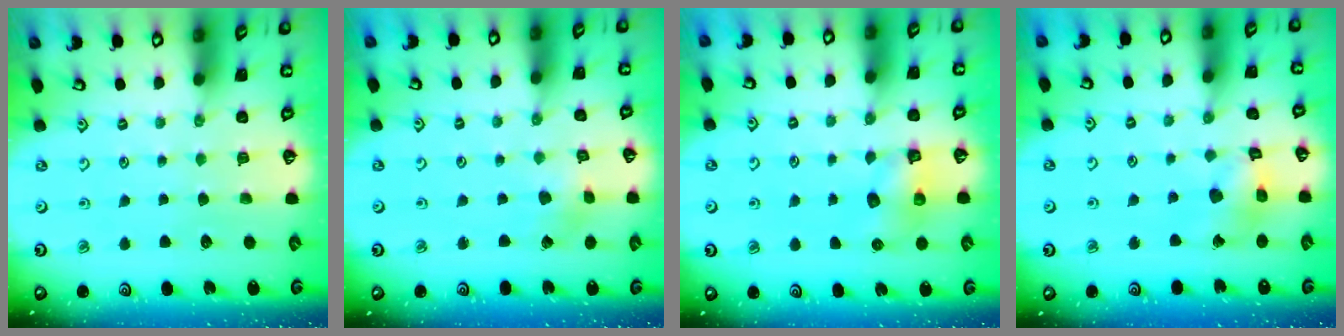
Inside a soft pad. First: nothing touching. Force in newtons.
{"total": 1.9, "press": 1.9, "slide": 0.3}
{"total": 7.8, "press": 7.8, "slide": 0.4}
{"total": 10.1, "press": 10.0, "slide": 1.2}